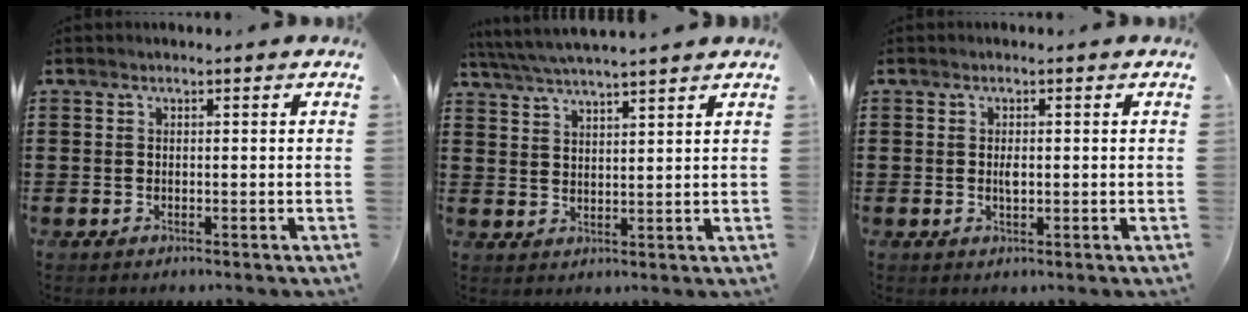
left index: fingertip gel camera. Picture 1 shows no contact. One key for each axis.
{"total": 4.3, "fx": 4.0, "fy": -0.4, "fz": 1.5, "tx": -0.042, "ty": -0.017, "tz": 0.070}
{"total": 1.5, "fx": 0.0, "fy": 0.6, "fz": 1.3, "tx": -0.027, "ty": 0.002, "tz": -0.001}